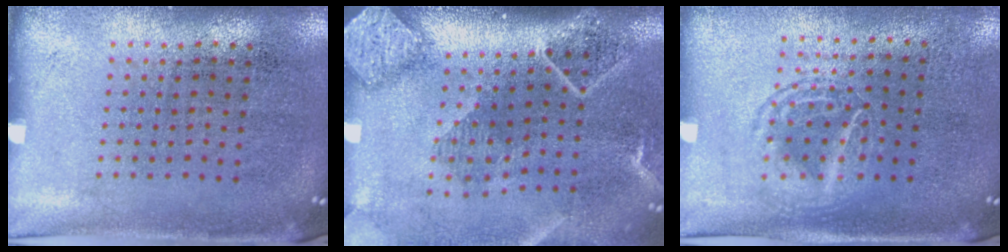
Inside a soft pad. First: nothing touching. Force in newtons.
{"total": 2.7, "press": 2.0, "slide": 1.8}
{"total": 1.3, "press": 1.2, "slide": 0.5}